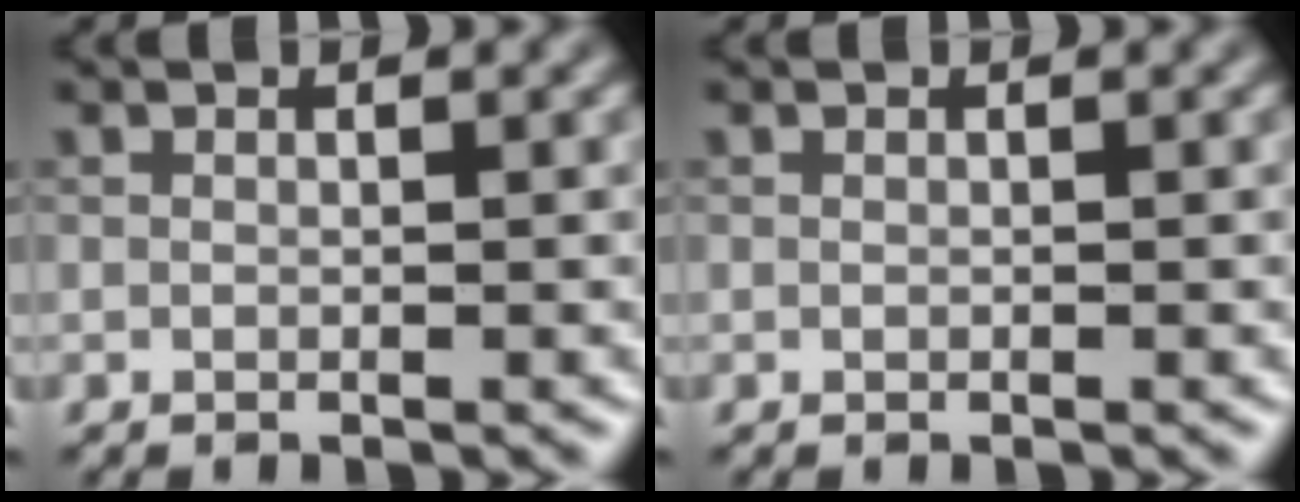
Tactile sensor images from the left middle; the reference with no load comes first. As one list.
[{"total": 0.0}]